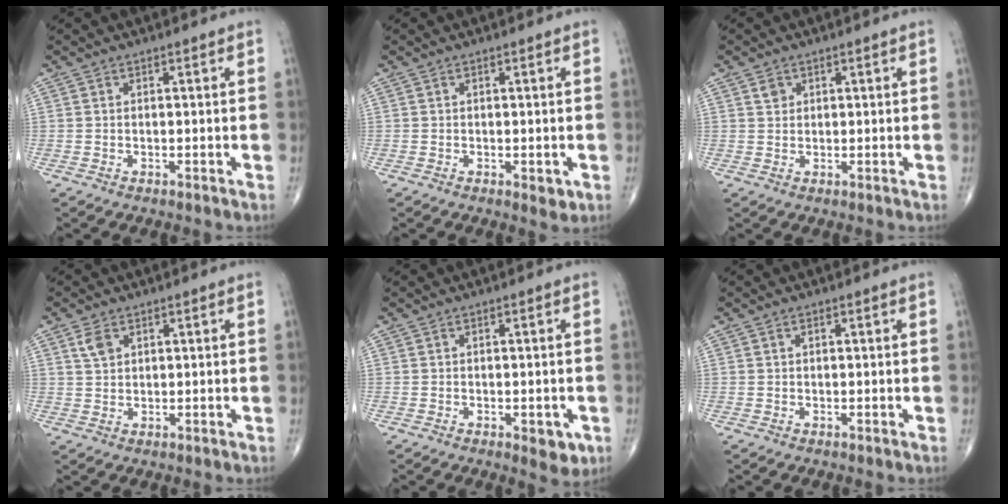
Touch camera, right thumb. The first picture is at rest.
{"total": 2.2, "force": [-0.5, 1.1, 1.9], "torque": [-0.011, -0.004, -0.005]}
{"total": 1.8, "force": [0.9, 1.4, 0.6], "torque": [-0.001, -0.005, 0.014]}
{"total": 3.1, "force": [1.5, 2.0, 1.8], "torque": [-0.030, -0.002, 0.034]}
{"total": 4.0, "force": [-1.4, 1.9, 3.2], "torque": [-0.020, -0.004, -0.013]}
{"total": 0.6, "force": [0.2, 0.3, 0.4], "torque": [-0.007, 0.001, 0.004]}